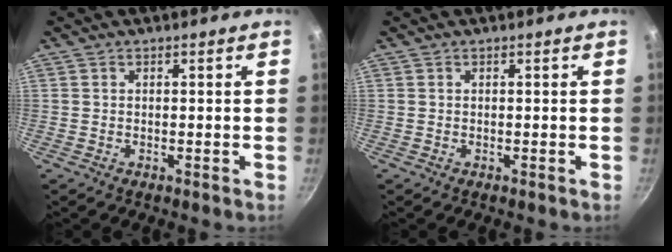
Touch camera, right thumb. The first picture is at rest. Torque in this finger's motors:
{"motor_torque": [0.00, 0.00, 0.00, 0.00, 0.00]}